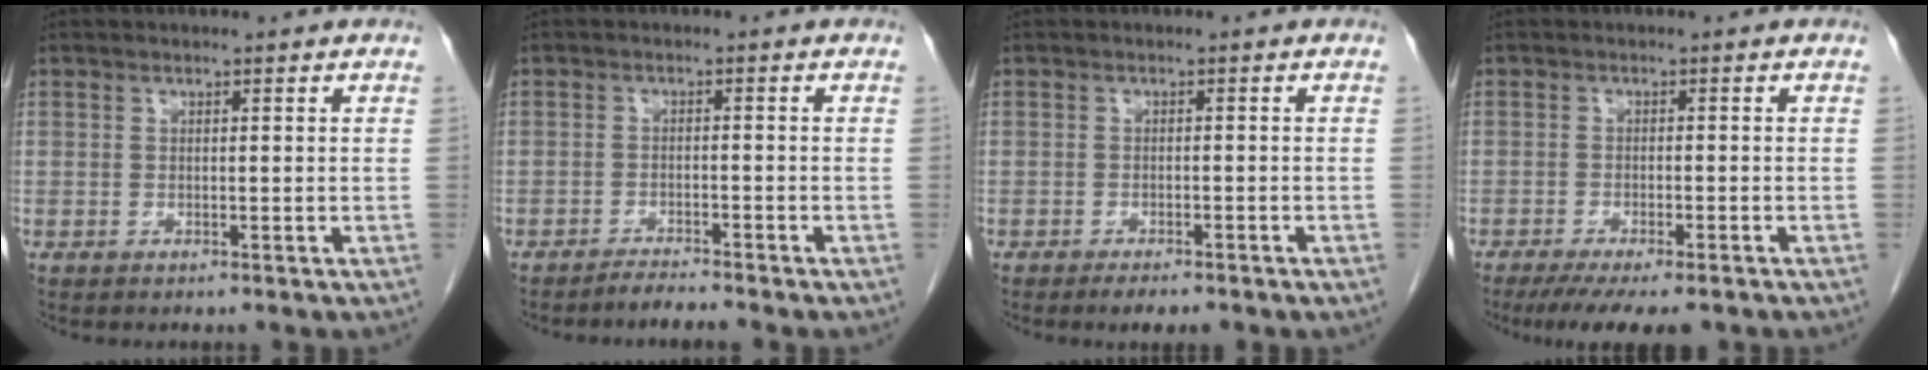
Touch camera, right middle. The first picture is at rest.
{"total": 2.3, "force": [-2.2, -0.7, 0.3], "torque": [-0.010, -0.011, -0.040]}
{"total": 2.5, "force": [-2.0, 0.4, 1.6], "torque": [-0.024, -0.005, -0.027]}
{"total": 9.5, "force": [-7.4, 2.0, 5.5], "torque": [-0.074, -0.014, -0.109]}